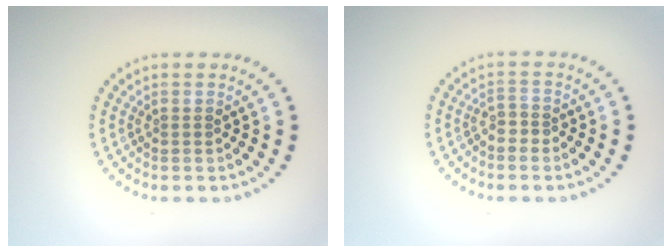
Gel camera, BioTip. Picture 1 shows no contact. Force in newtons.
{"total": 1.5, "press": 1.3, "slide": 0.8}